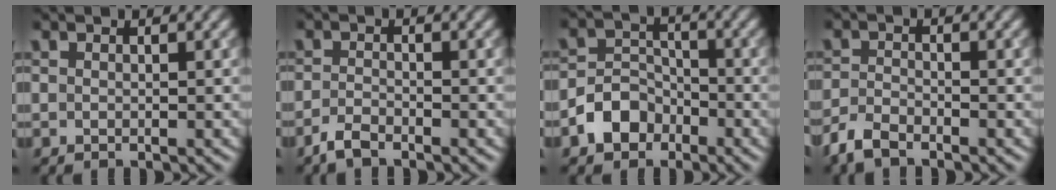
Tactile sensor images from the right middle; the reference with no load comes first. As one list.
[{"total": 1.8, "force": [-1.6, 0.3, 0.7], "torque": [-0.021, -0.003, -0.038]}, {"total": 3.7, "force": [-2.5, 2.6, 1.2], "torque": [-0.021, 0.004, -0.051]}, {"total": 2.7, "force": [-2.4, 0.7, 1.0], "torque": [-0.027, -0.006, -0.057]}]